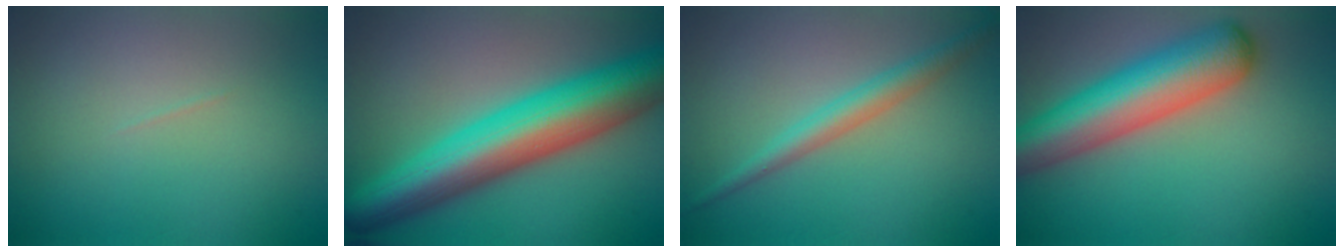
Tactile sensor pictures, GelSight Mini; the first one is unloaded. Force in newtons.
{"total": 12.2, "press": 12.2, "slide": 0.2}
{"total": 2.8, "press": 2.8, "slide": 0.1}
{"total": 9.5, "press": 9.4, "slide": 0.3}